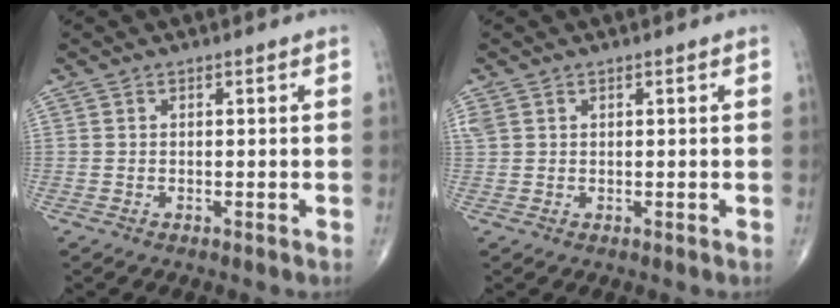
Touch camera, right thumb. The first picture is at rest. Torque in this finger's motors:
{"motor_torque": [-0.25, 0.61, 0.29, 0.25, 0.00]}